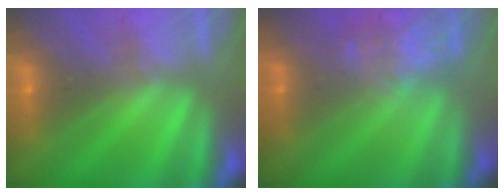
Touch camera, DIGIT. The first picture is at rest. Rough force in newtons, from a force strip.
{"total": 5.2}